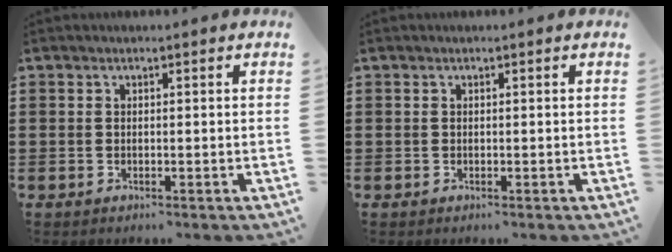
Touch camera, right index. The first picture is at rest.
{"total": 0.0}